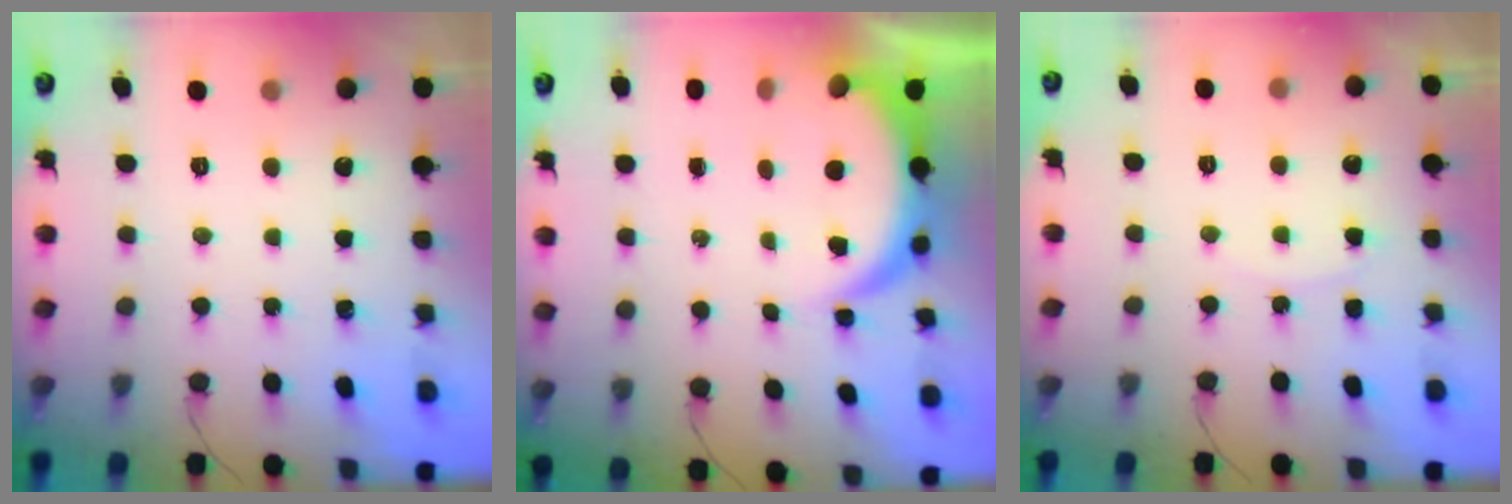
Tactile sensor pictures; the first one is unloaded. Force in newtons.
{"total": 6.4, "press": 6.4, "slide": 0.9}
{"total": 4.3, "press": 4.2, "slide": 0.6}